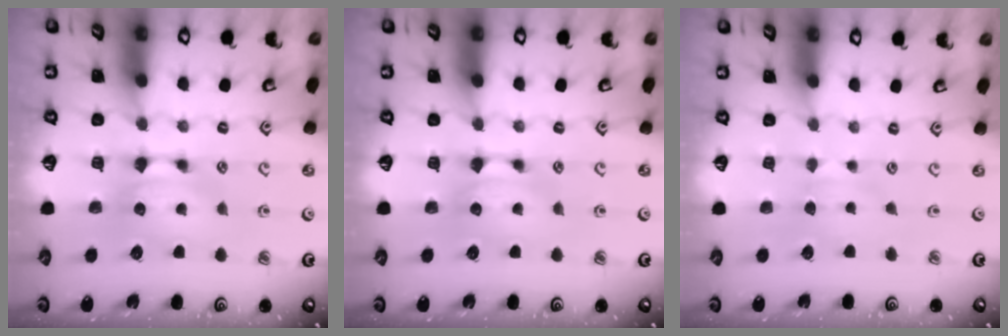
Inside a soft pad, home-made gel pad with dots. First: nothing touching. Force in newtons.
{"total": 0.0}
{"total": 2.2, "press": 2.2, "slide": 0.5}